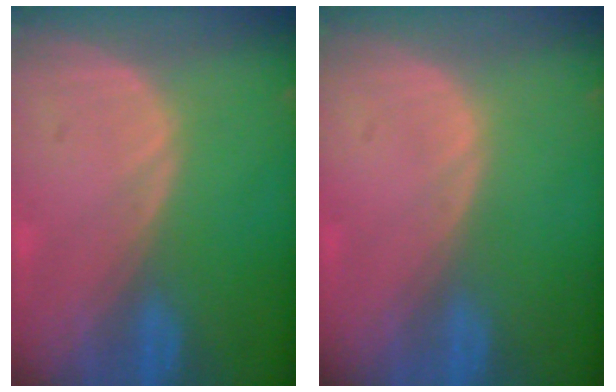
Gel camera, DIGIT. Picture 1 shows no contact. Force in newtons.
{"total": 0.0}